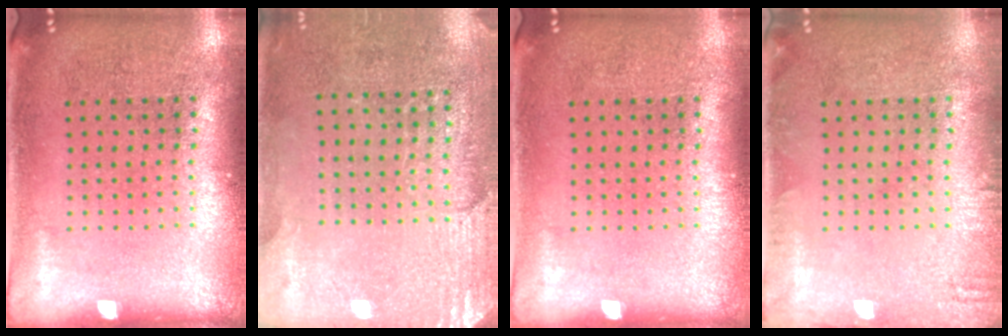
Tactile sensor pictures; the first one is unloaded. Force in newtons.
{"total": 2.7, "press": 2.5, "slide": 0.9}
{"total": 0.0}
{"total": 1.1, "press": 1.1, "slide": 0.2}